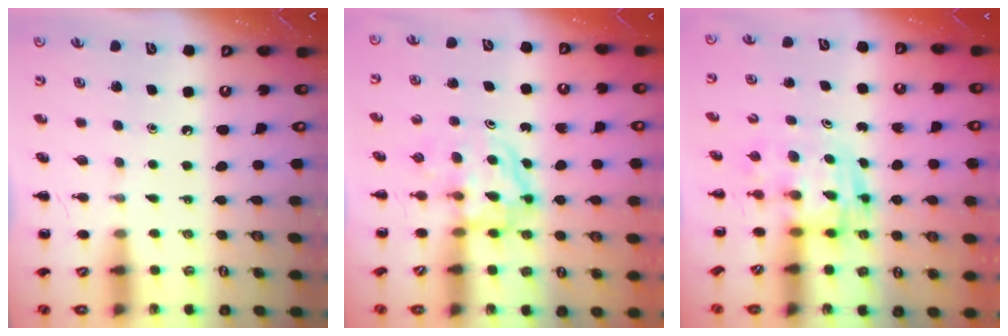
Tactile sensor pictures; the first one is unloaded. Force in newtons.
{"total": 3.8, "press": 3.8, "slide": 0.5}
{"total": 3.0, "press": 3.0, "slide": 0.5}